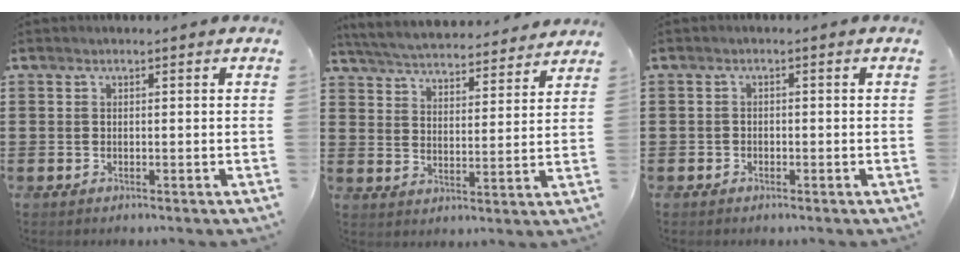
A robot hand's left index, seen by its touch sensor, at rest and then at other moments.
{"total": 5.0, "force": [5.0, -0.1, 0.5], "torque": [-0.036, -0.037, 0.082]}
{"total": 1.1, "force": [-0.9, 0.7, -0.2], "torque": [-0.001, 0.004, -0.021]}